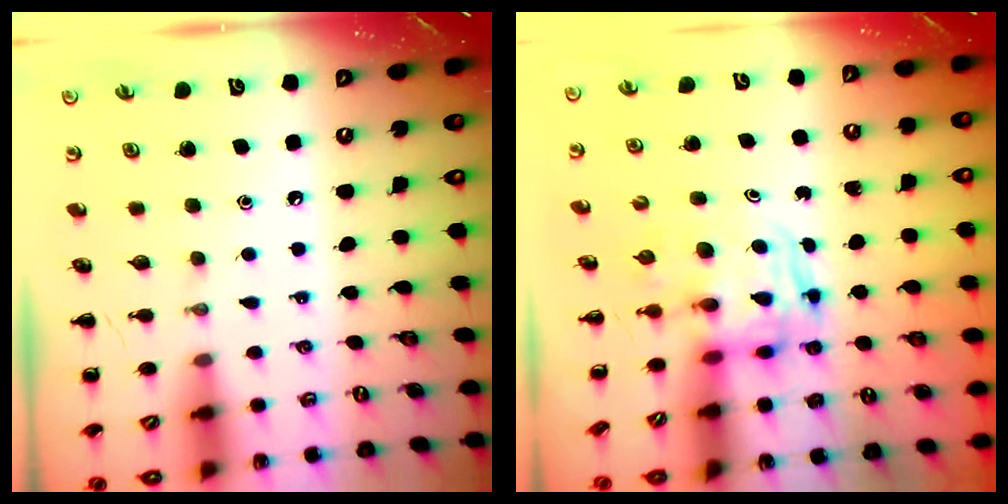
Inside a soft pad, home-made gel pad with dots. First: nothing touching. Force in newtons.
{"total": 2.7, "press": 2.7, "slide": 0.2}